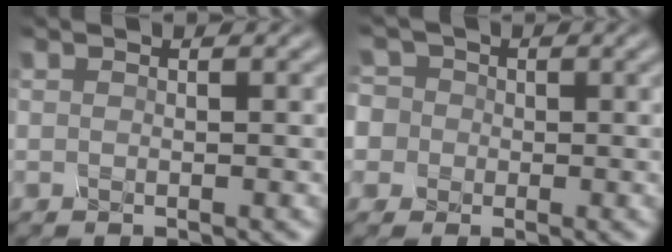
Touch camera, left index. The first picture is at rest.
{"total": 6.9, "force": [0.4, 6.4, 2.5], "torque": [-0.047, 0.038, -0.035]}